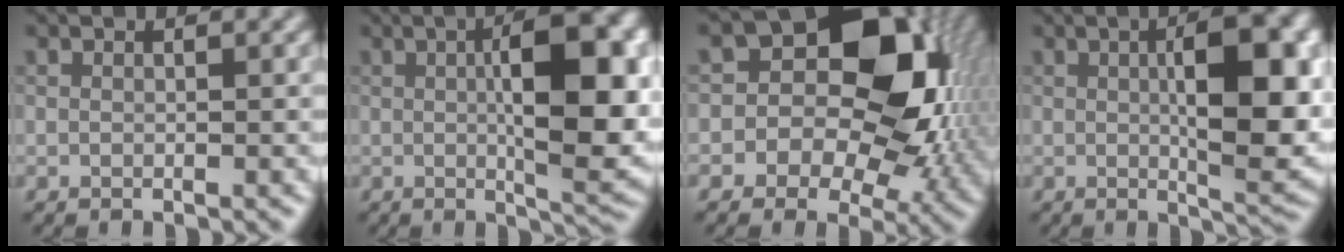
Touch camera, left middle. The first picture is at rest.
{"total": 10.0, "force": [0.9, 2.7, 9.6], "torque": [-0.137, 0.005, 0.031]}
{"total": 12.4, "force": [0.8, 9.2, 8.3], "torque": [-0.087, 0.006, 0.015]}
{"total": 8.9, "force": [0.9, 2.3, 8.5], "torque": [-0.119, 0.005, 0.029]}